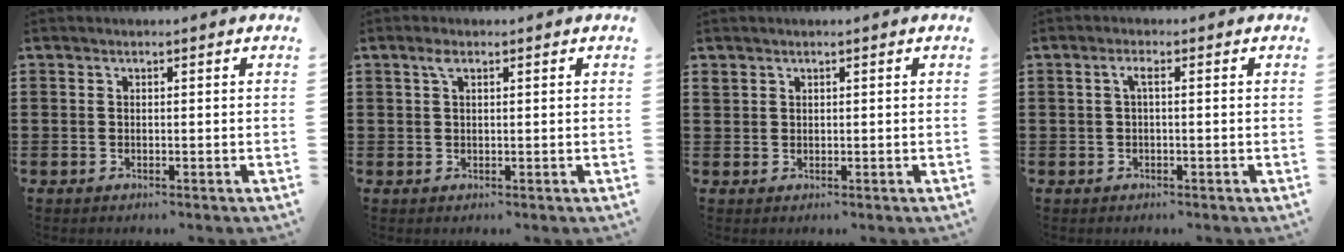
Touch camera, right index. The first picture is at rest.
{"total": 1.8, "force": [0.8, 0.7, 1.4], "torque": [-0.032, 0.004, 0.014]}
{"total": 1.1, "force": [0.9, 0.6, 0.1], "torque": [-0.002, 0.001, 0.019]}
{"total": 1.6, "force": [-0.1, 0.2, 1.6], "torque": [-0.032, 0.002, -0.003]}